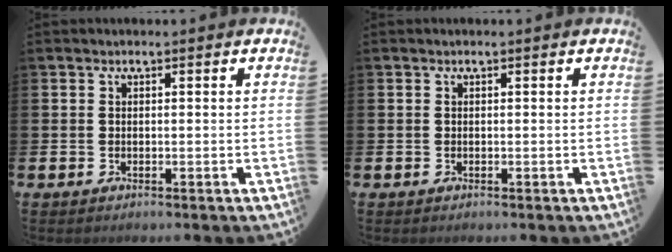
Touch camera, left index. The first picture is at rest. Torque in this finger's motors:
{"motor_torque": [0.00, 0.00, 0.03, 0.00]}